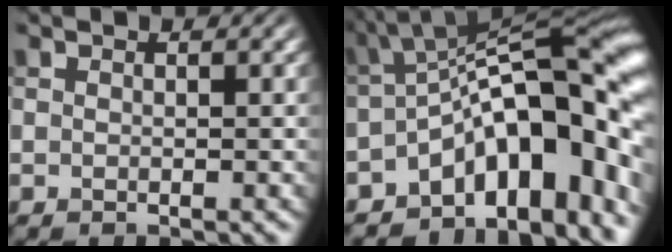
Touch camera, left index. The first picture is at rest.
{"total": 13.8, "force": [-4.4, 5.7, 11.8], "torque": [-0.144, 0.016, -0.072]}